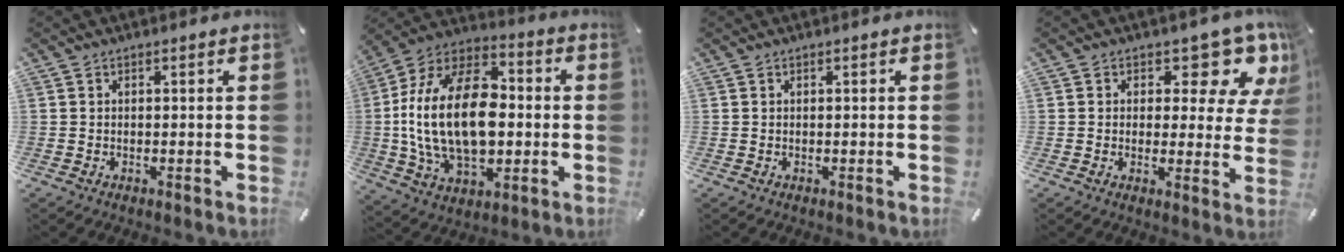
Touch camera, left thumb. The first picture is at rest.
{"total": 25.4, "force": [-0.7, 16.0, 19.7], "torque": [-0.407, 0.003, -0.010]}
{"total": 0.0}
{"total": 10.6, "force": [6.5, 5.4, 6.5], "torque": [-0.080, -0.050, 0.112]}